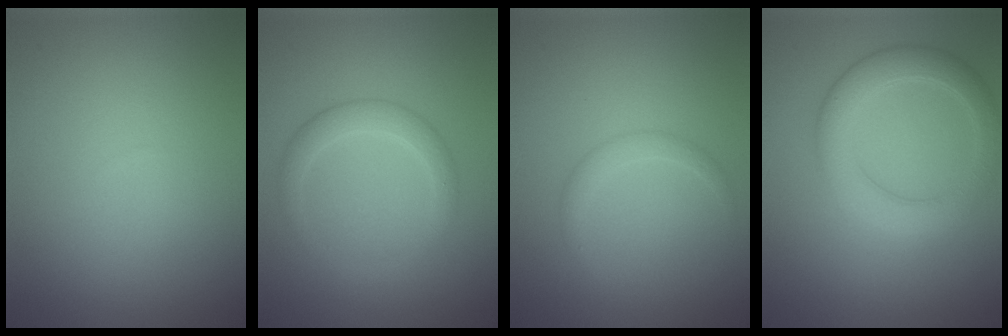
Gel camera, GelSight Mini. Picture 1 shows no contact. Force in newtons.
{"total": 2.5, "press": 2.5, "slide": 0.2}
{"total": 1.3, "press": 1.2, "slide": 0.2}
{"total": 4.1, "press": 4.1, "slide": 0.1}